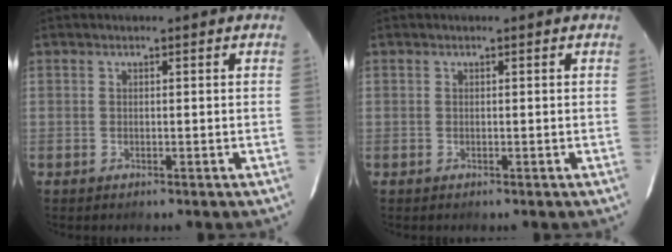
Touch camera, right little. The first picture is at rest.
{"total": 0.0}